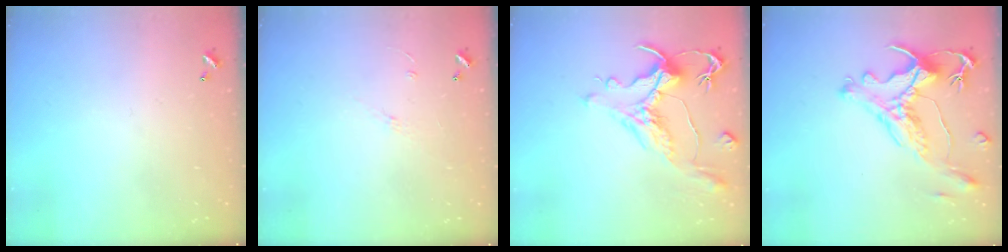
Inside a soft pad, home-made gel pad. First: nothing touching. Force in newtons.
{"total": 5.5, "press": 5.5, "slide": 0.5}
{"total": 1.7, "press": 0.9, "slide": 1.4}
{"total": 1.9, "press": 1.4, "slide": 1.2}